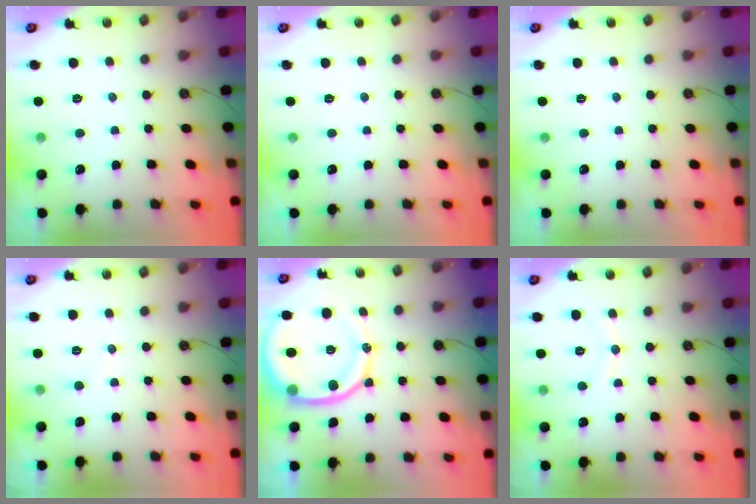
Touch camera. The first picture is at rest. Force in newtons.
{"total": 0.0}
{"total": 0.0}
{"total": 3.0, "press": 3.0, "slide": 0.3}
{"total": 16.0, "press": 15.9, "slide": 1.9}
{"total": 5.1, "press": 5.1, "slide": 0.6}